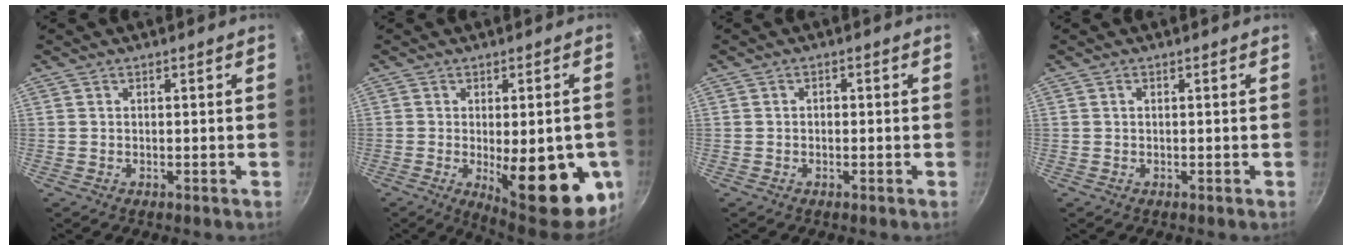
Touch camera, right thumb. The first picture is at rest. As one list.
[{"total": 20.1, "force": [-4.8, 7.3, 18.0], "torque": [-0.195, -0.015, -0.048]}, {"total": 1.0, "force": [-0.2, 0.8, 0.7], "torque": [-0.011, 0.006, -0.004]}, {"total": 0.6, "force": [0.1, 0.3, 0.5], "torque": [-0.009, 0.003, 0.001]}]